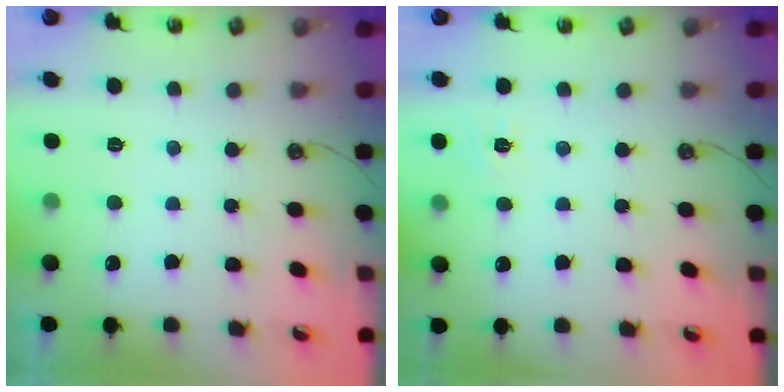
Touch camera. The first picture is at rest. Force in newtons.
{"total": 5.0, "press": 4.9, "slide": 0.6}